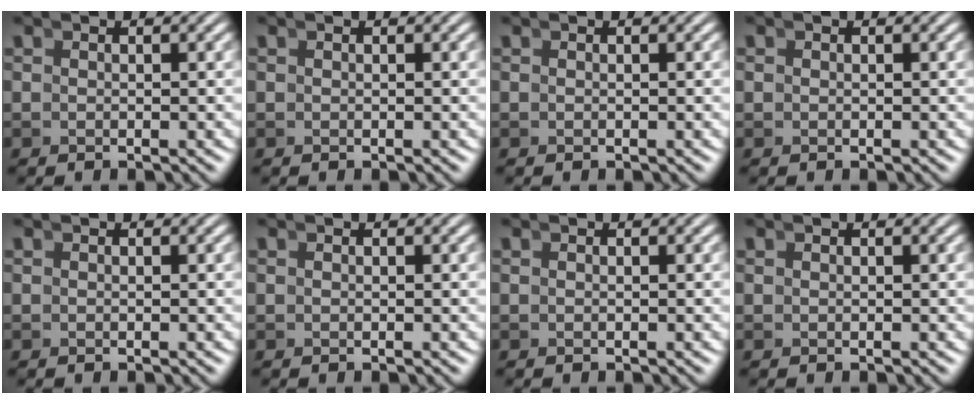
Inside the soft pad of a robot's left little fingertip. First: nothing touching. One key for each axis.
{"total": 0.0}
{"total": 0.0}
{"total": 0.6, "fx": -0.1, "fy": 0.6, "fz": 0.2, "tx": -0.006, "ty": -0.004, "tz": 0.001}
{"total": 0.0}
{"total": 0.0}
{"total": 0.0}
{"total": 0.0}